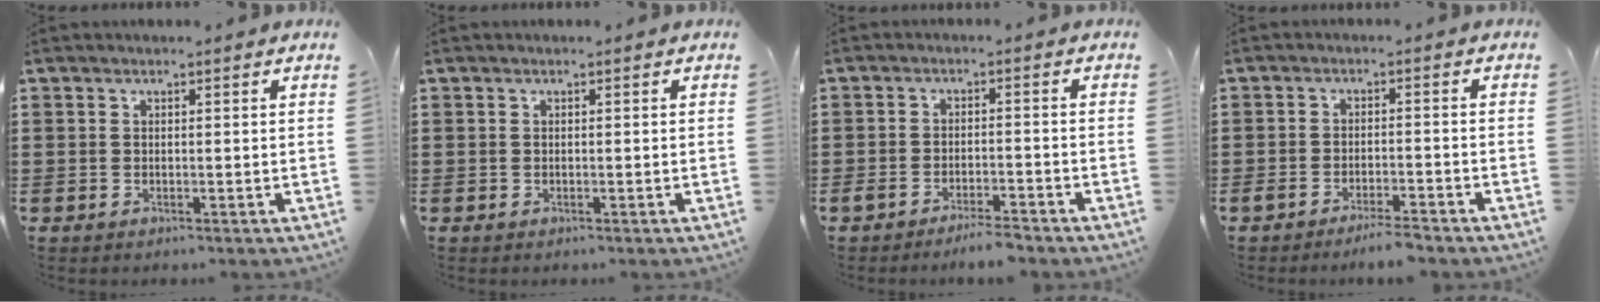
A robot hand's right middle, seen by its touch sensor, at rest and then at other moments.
{"total": 0.0}
{"total": 3.1, "force": [-2.9, 0.2, 1.2], "torque": [-0.020, 0.003, -0.057]}
{"total": 3.0, "force": [-2.8, 0.1, 1.2], "torque": [-0.019, 0.004, -0.054]}